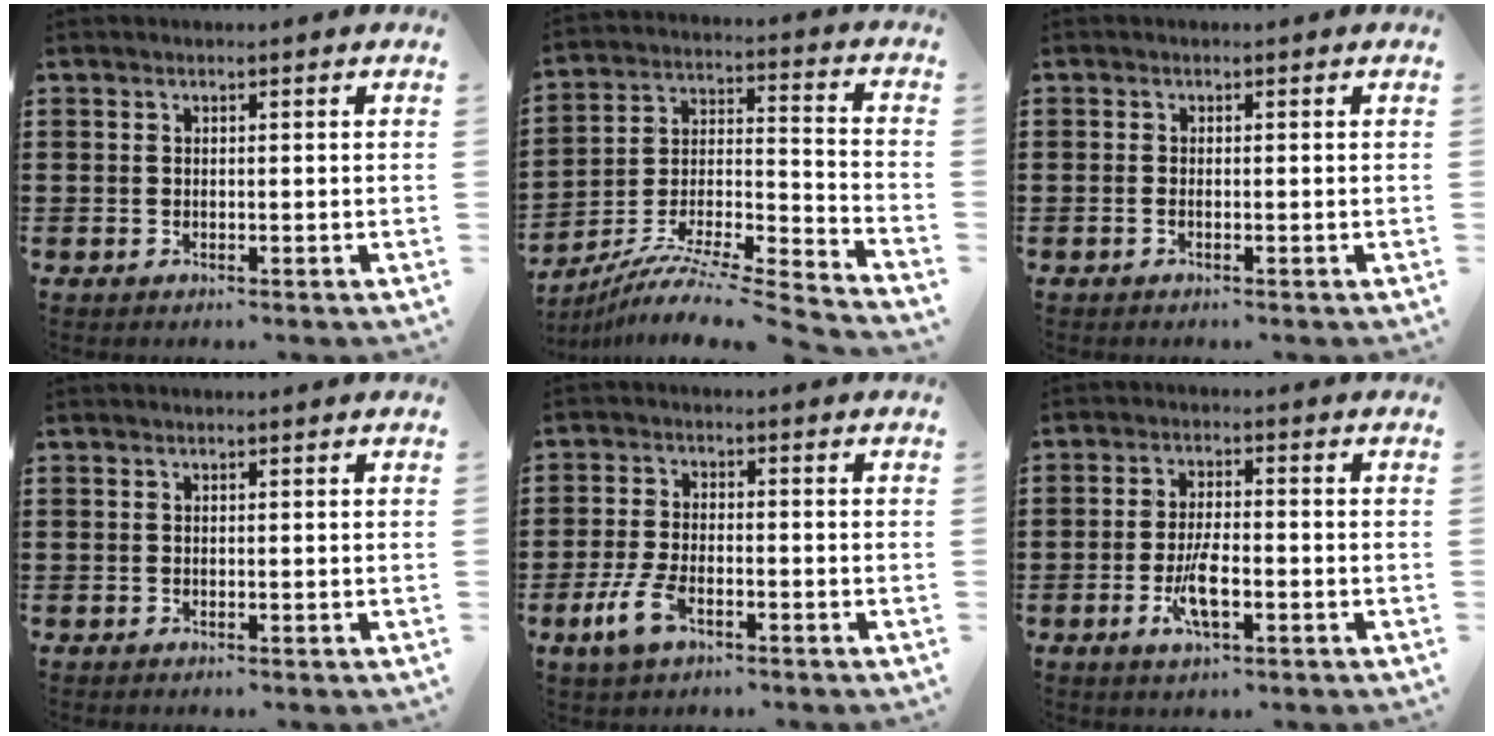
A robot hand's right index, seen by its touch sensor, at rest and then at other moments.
{"total": 8.5, "force": [-7.5, 0.2, 4.0], "torque": [-0.073, -0.003, -0.155]}
{"total": 0.5, "force": [-0.3, 0.0, 0.4], "torque": [-0.007, -0.004, -0.005]}
{"total": 0.0}
{"total": 5.7, "force": [-2.7, 2.6, 4.4], "torque": [-0.113, -0.007, -0.058]}
{"total": 6.0, "force": [-2.1, 1.8, 5.3], "torque": [-0.114, -0.008, -0.043]}